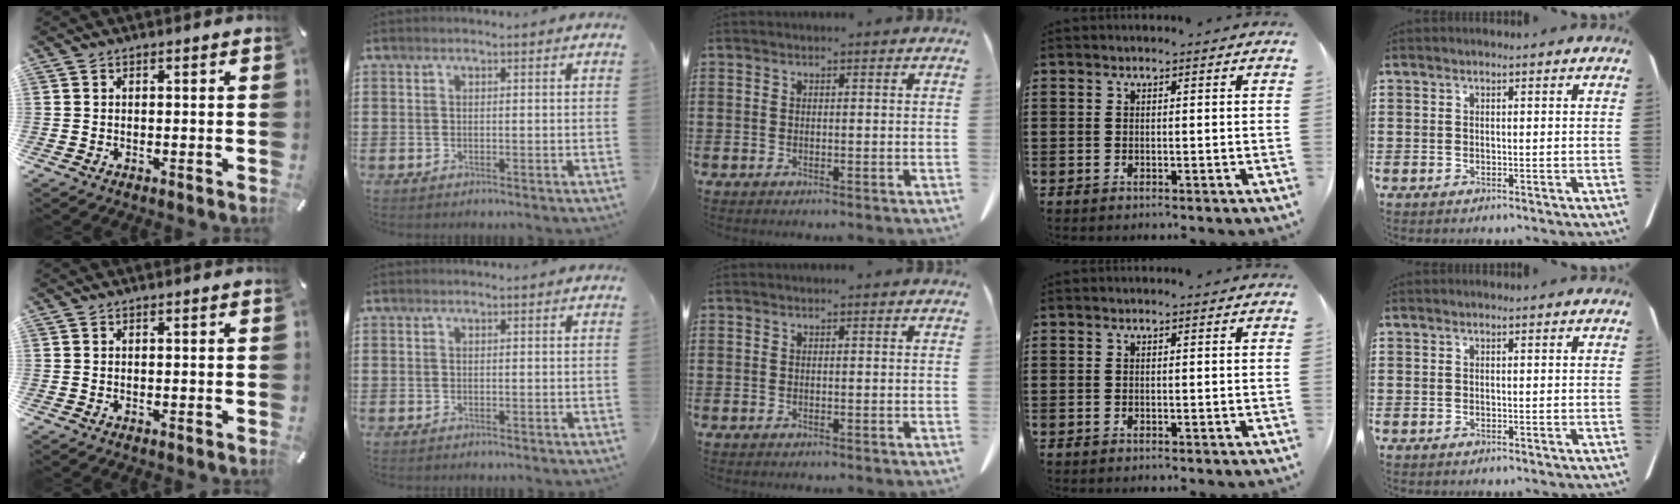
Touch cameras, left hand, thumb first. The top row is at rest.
{}